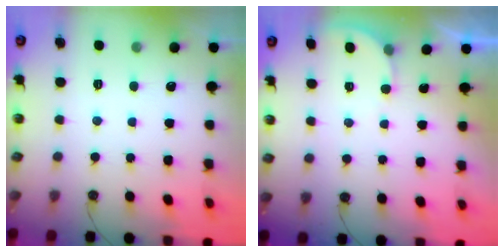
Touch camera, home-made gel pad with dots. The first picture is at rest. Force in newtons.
{"total": 2.7, "press": 2.7, "slide": 0.3}